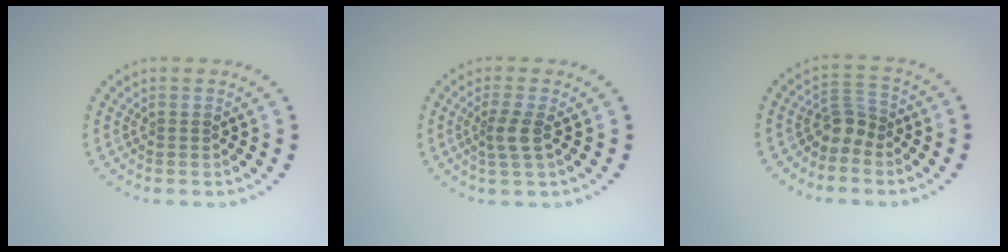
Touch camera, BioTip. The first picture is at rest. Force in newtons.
{"total": 2.0, "press": 1.7, "slide": 1.2}
{"total": 2.2, "press": 1.6, "slide": 1.5}